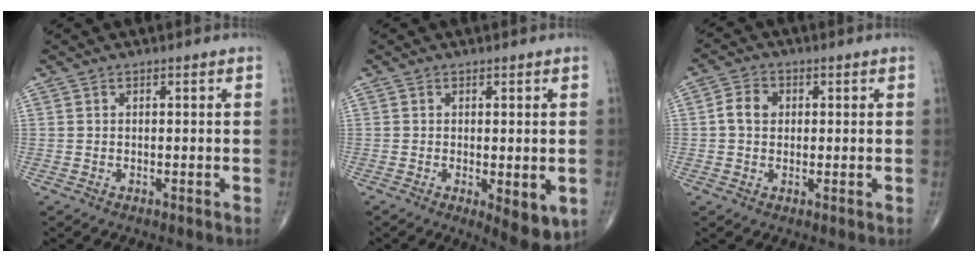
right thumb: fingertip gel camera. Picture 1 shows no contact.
{"total": 6.7, "force": [-1.6, 2.4, 6.1], "torque": [-0.077, -0.020, -0.018]}
{"total": 4.6, "force": [0.5, 3.6, 2.8], "torque": [-0.045, 0.009, 0.003]}